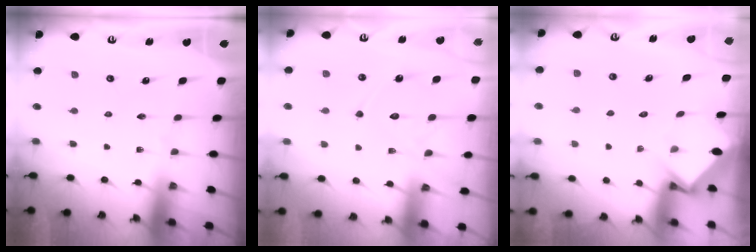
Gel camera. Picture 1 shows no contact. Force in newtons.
{"total": 13.1, "press": 13.0, "slide": 1.4}
{"total": 3.4, "press": 3.4, "slide": 0.3}